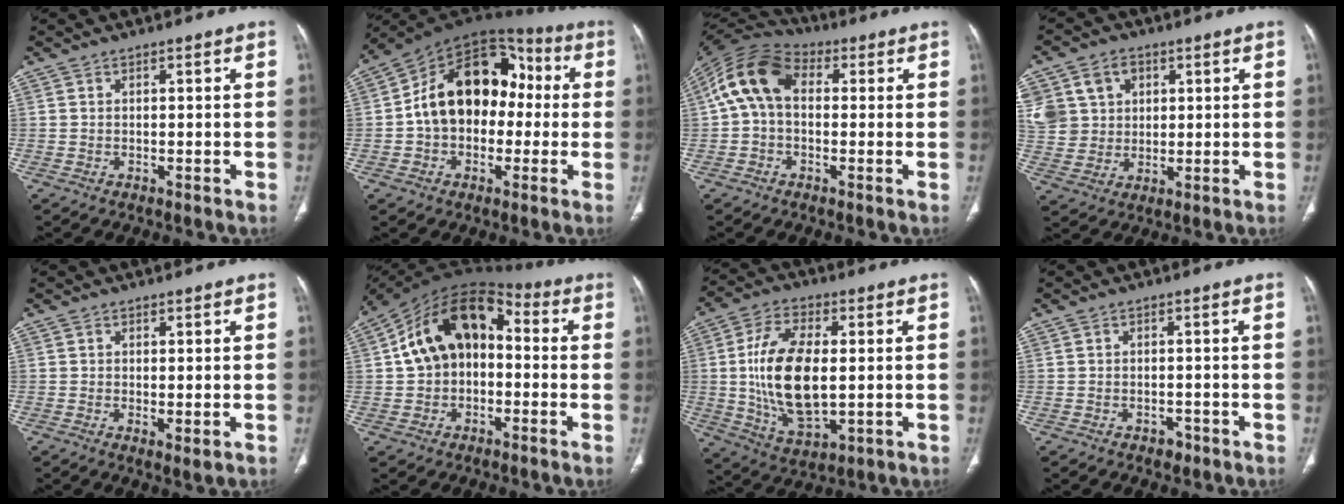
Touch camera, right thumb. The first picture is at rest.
{"total": 18.9, "force": [0.1, 13.4, 13.3], "torque": [-0.174, 0.053, -0.010]}
{"total": 12.2, "force": [1.4, 8.3, 8.9], "torque": [-0.165, 0.037, 0.012]}
{"total": 14.9, "force": [4.8, 12.7, 6.2], "torque": [-0.127, 0.015, 0.104]}
{"total": 2.0, "force": [-0.3, 0.7, 1.9], "torque": [-0.037, -0.010, -0.003]}
{"total": 16.0, "force": [0.8, 11.0, 11.6], "torque": [-0.173, 0.048, -0.001]}
{"total": 17.2, "force": [0.4, 8.7, 14.8], "torque": [-0.280, -0.011, 0.014]}
{"total": 1.8, "force": [-1.1, 1.3, 0.7], "torque": [-0.005, 0.004, -0.012]}